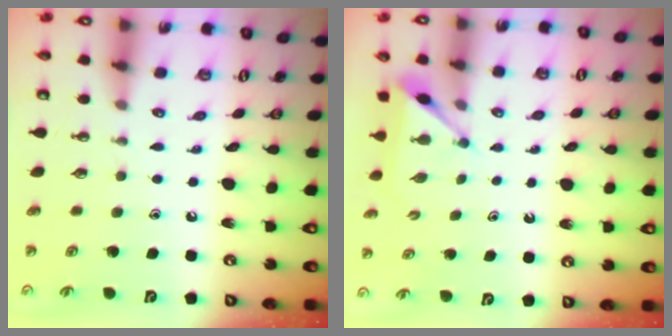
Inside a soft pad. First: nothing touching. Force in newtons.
{"total": 4.9, "press": 4.9, "slide": 0.2}